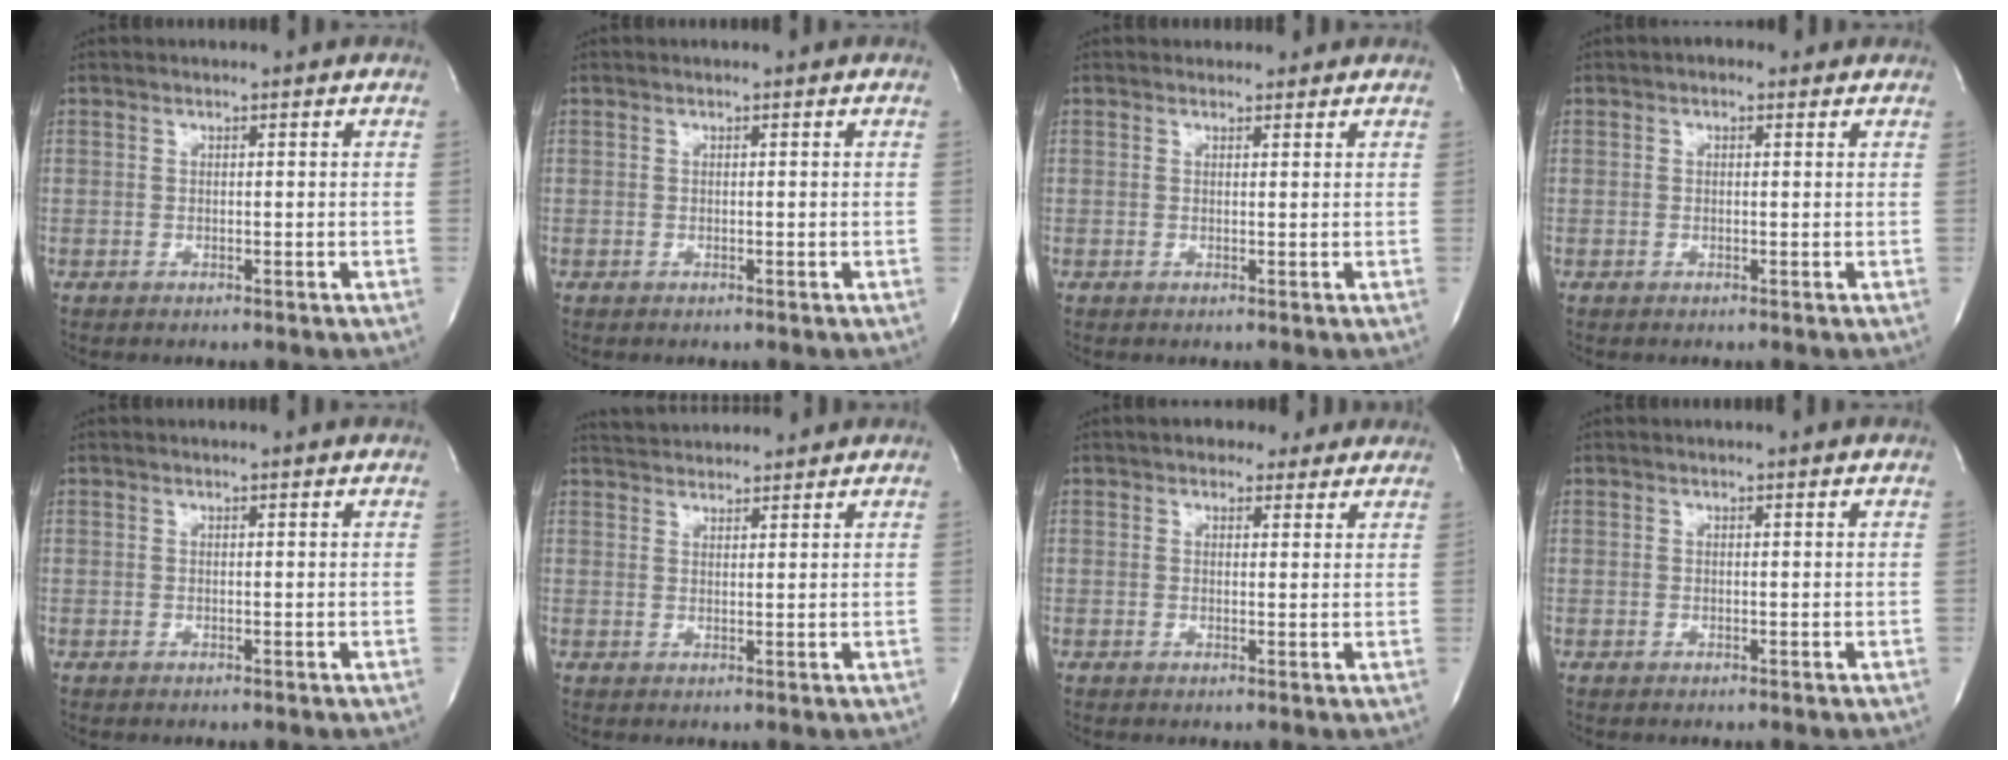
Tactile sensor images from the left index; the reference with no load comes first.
{"total": 0.0}
{"total": 0.9, "force": [0.7, 0.5, -0.1], "torque": [-0.002, 0.000, 0.007]}
{"total": 1.0, "force": [0.4, 0.7, 0.7], "torque": [-0.012, 0.004, -0.002]}
{"total": 0.9, "force": [0.9, -0.2, 0.3], "torque": [-0.013, -0.004, 0.012]}
{"total": 6.1, "force": [5.9, 0.7, 1.2], "torque": [-0.025, 0.029, 0.090]}
{"total": 5.7, "force": [4.6, 2.7, 1.9], "torque": [-0.014, 0.013, 0.056]}
{"total": 0.6, "force": [0.6, -0.2, 0.2], "torque": [-0.008, -0.004, 0.011]}